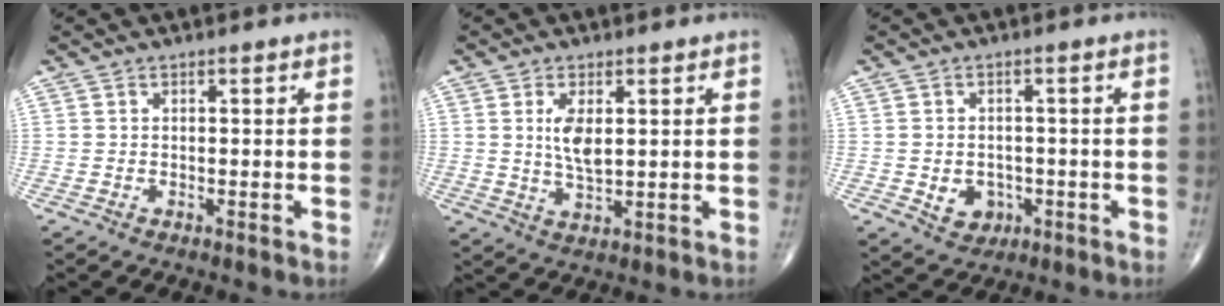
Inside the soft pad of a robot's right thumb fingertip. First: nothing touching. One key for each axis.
{"total": 5.5, "fx": 1.3, "fy": 2.3, "fz": 4.8, "tx": -0.088, "ty": -0.014, "tz": 0.031}
{"total": 4.9, "fx": -1.2, "fy": 4.1, "fz": 2.6, "tx": -0.016, "ty": 0.007, "tz": -0.006}